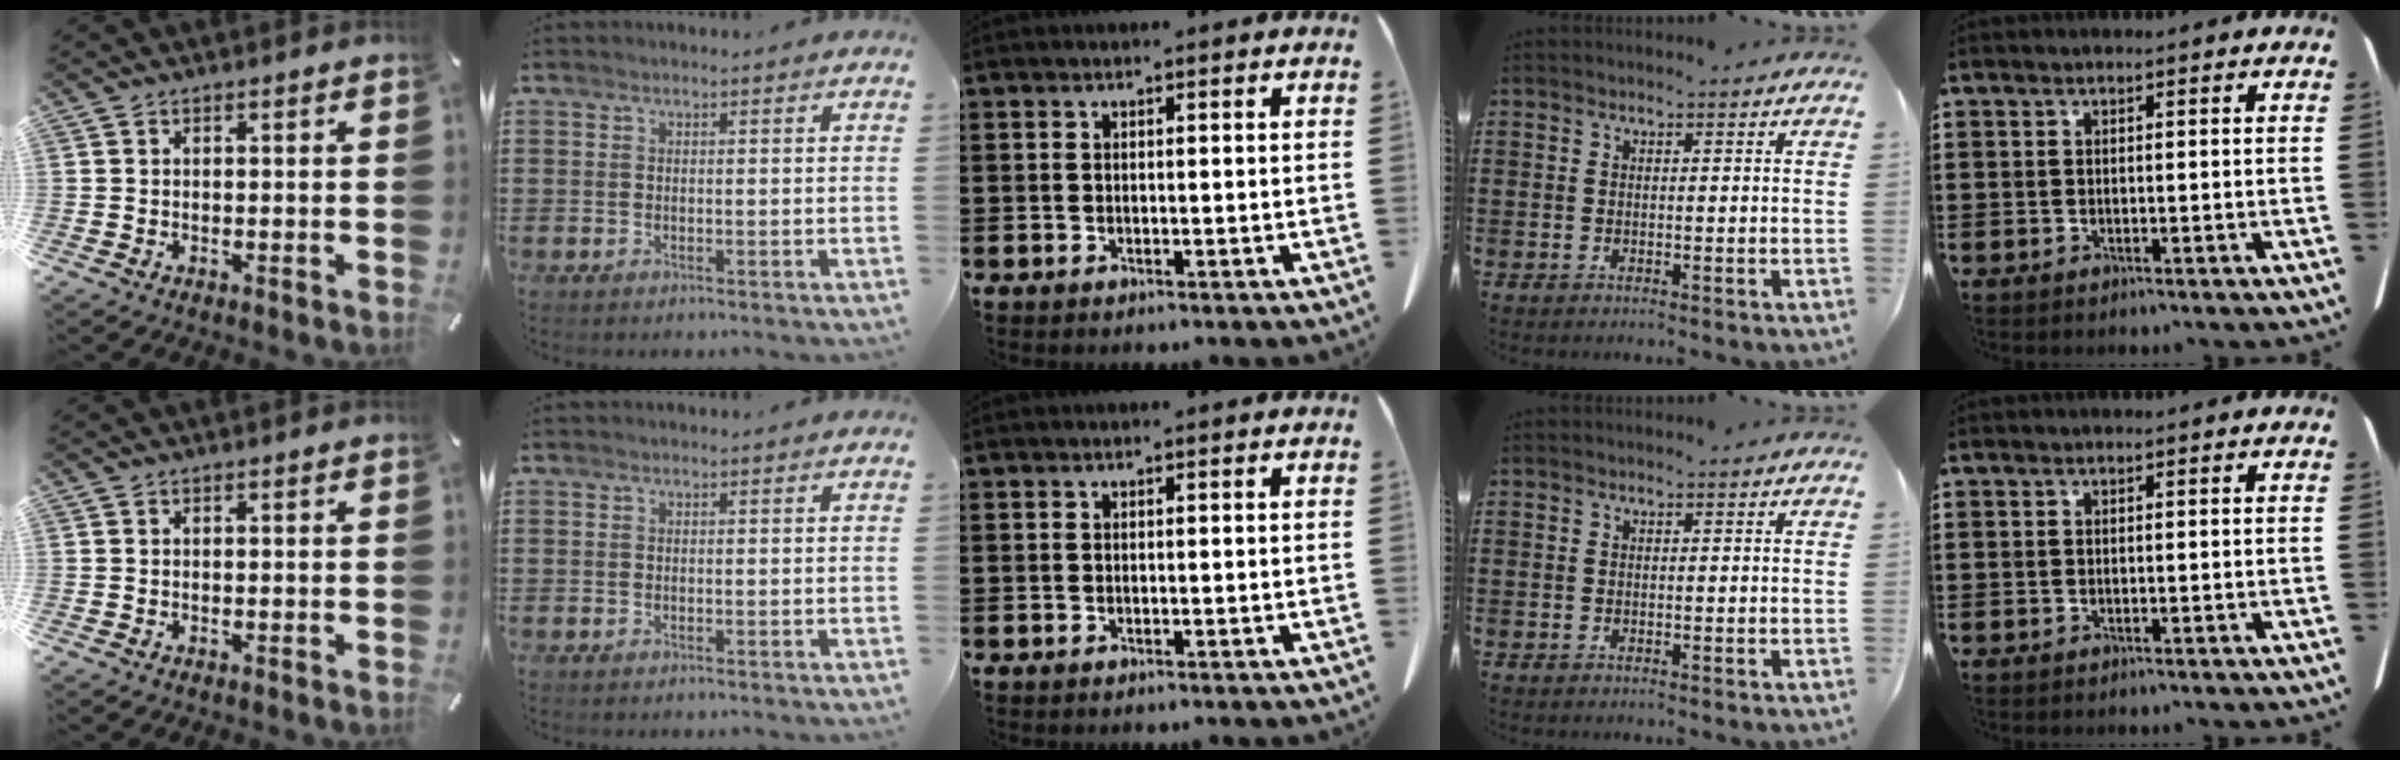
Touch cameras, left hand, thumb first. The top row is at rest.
{}